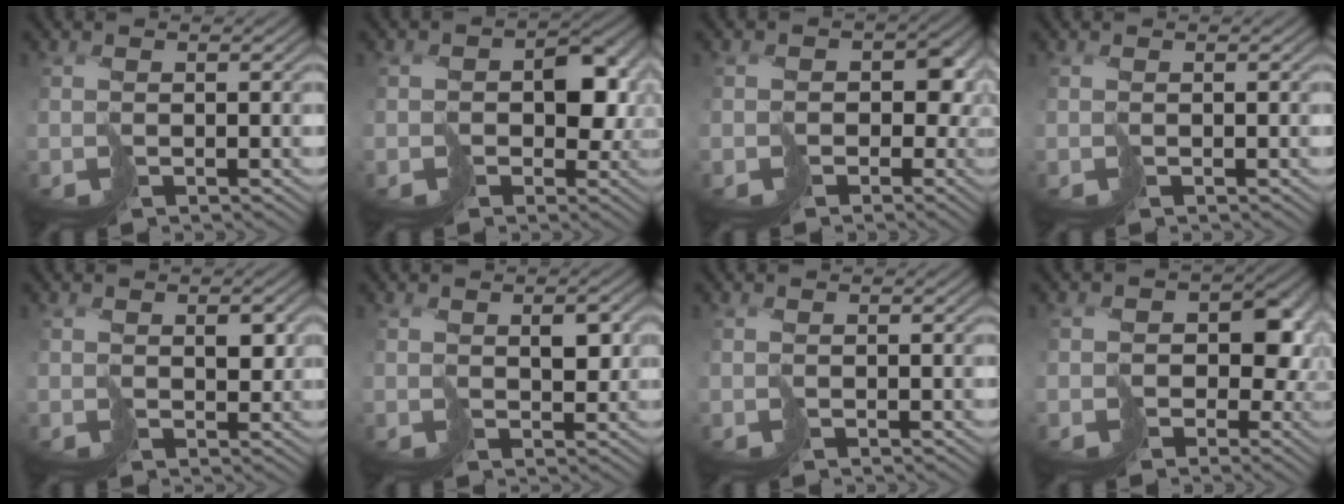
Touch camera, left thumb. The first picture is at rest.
{"total": 6.0, "force": [-0.2, 4.6, 3.8], "torque": [-0.047, -0.004, 0.002]}
{"total": 5.2, "force": [-0.9, 4.4, 2.6], "torque": [-0.025, -0.008, -0.013]}
{"total": 0.0}
{"total": 2.5, "force": [1.2, 1.6, 1.5], "torque": [-0.021, -0.001, 0.032]}
{"total": 2.9, "force": [1.3, 1.7, 2.0], "torque": [-0.030, -0.001, 0.031]}
{"total": 0.0}
{"total": 6.3, "force": [-0.7, 5.2, 3.4], "torque": [-0.038, -0.013, -0.013]}